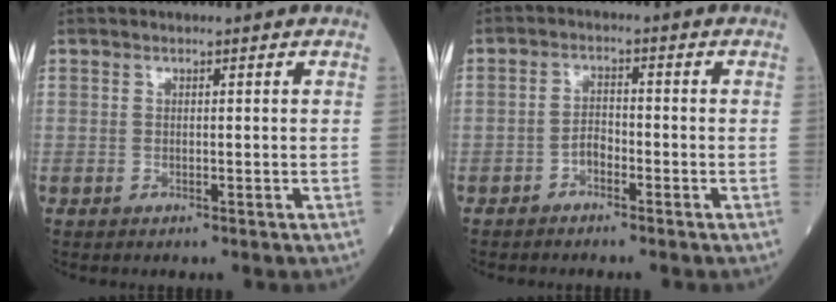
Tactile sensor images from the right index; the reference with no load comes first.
{"total": 2.1, "force": [-1.5, 0.8, 1.2], "torque": [-0.019, 0.005, -0.026]}